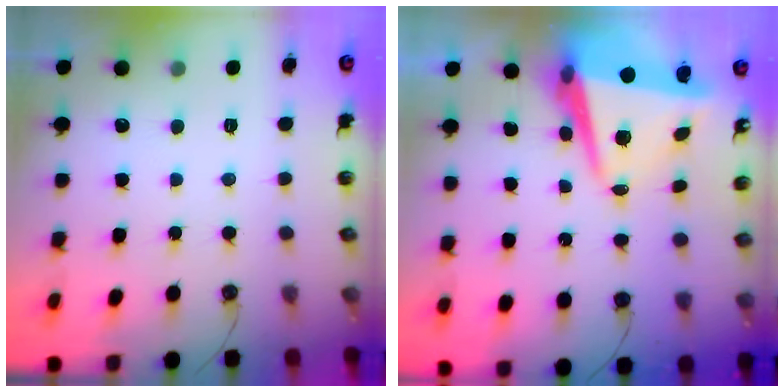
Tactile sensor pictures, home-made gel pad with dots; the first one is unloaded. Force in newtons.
{"total": 10.6, "press": 10.4, "slide": 2.0}